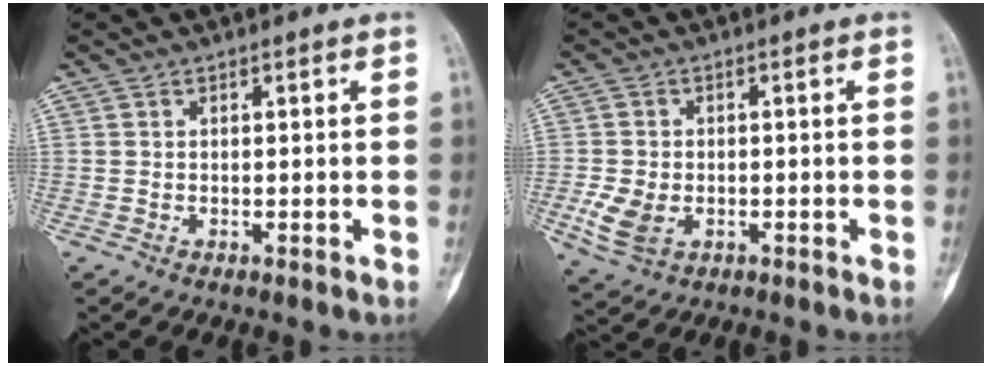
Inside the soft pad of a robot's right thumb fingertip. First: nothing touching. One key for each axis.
{"total": 5.9, "fx": -1.6, "fy": 4.1, "fz": 4.0, "tx": -0.082, "ty": -0.001, "tz": -0.024}